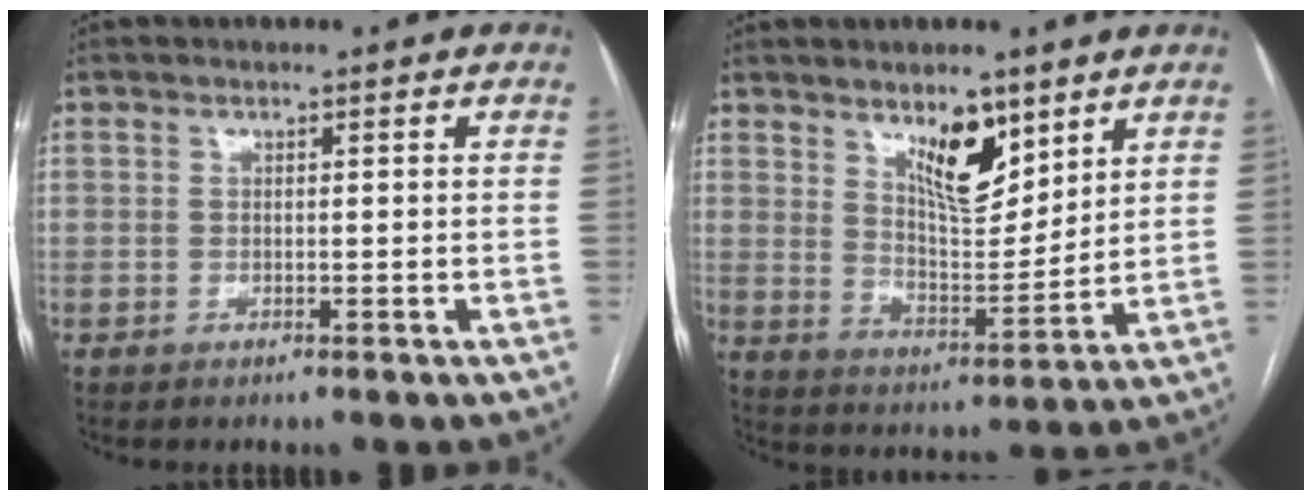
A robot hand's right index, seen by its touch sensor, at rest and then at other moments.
{"total": 9.0, "force": [5.7, 3.2, 6.3], "torque": [-0.108, -0.008, 0.105]}